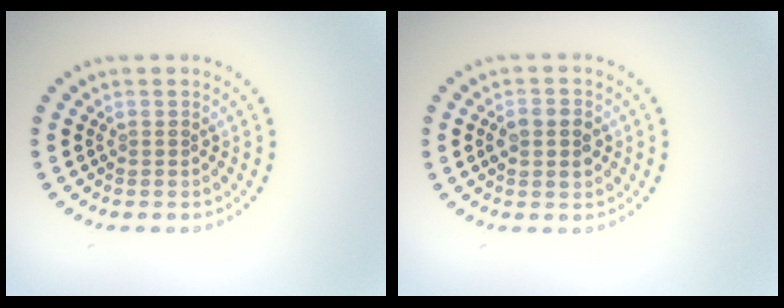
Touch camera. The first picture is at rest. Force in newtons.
{"total": 2.9, "press": 2.9, "slide": 0.1}